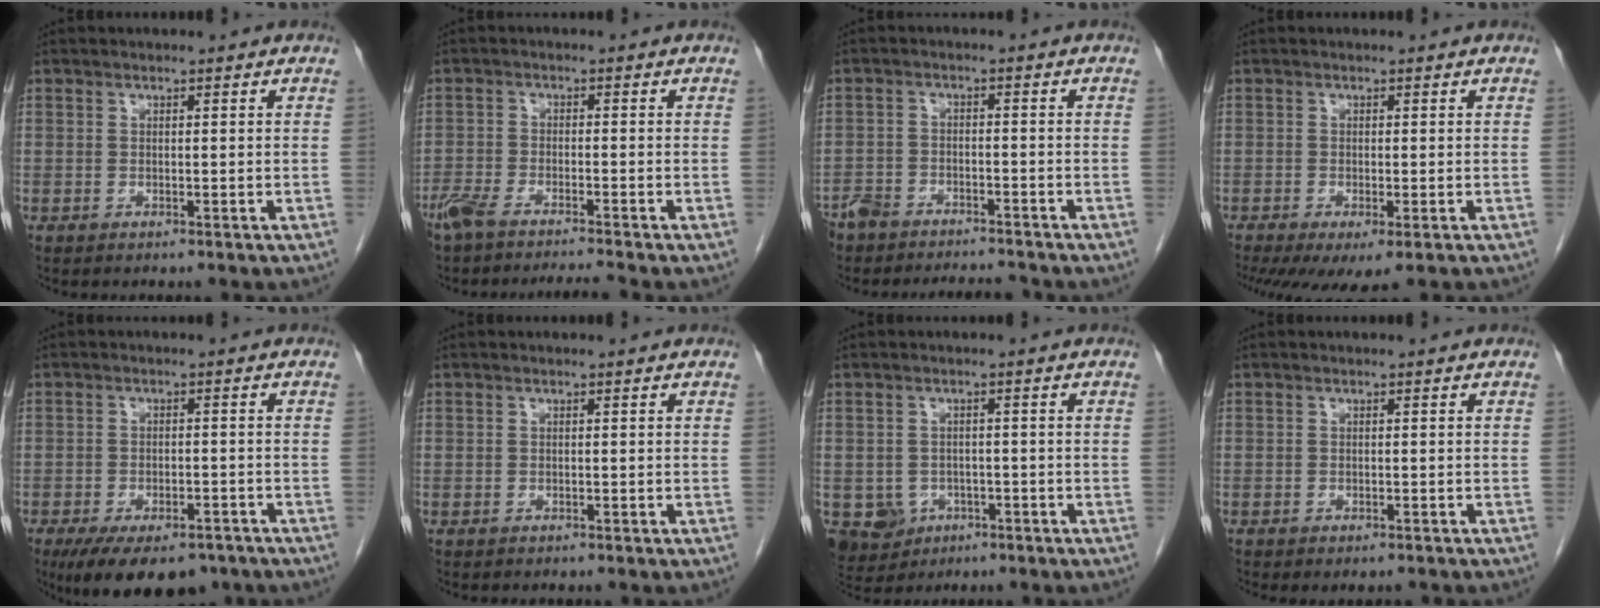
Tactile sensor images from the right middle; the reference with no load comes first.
{"total": 5.9, "force": [-5.3, -0.1, 2.7], "torque": [-0.053, -0.011, -0.095]}
{"total": 8.1, "force": [-7.5, 2.2, 2.2], "torque": [-0.037, 0.004, -0.115]}
{"total": 7.1, "force": [-4.4, 1.7, 5.3], "torque": [-0.079, -0.020, -0.071]}
{"total": 12.5, "force": [-9.1, 5.3, 6.6], "torque": [-0.108, -0.009, -0.129]}
{"total": 0.0}
{"total": 6.1, "force": [-2.7, 5.3, 1.6], "torque": [-0.035, 0.002, -0.034]}
{"total": 2.6, "force": [-2.3, 0.8, 1.1], "torque": [-0.010, -0.005, -0.028]}